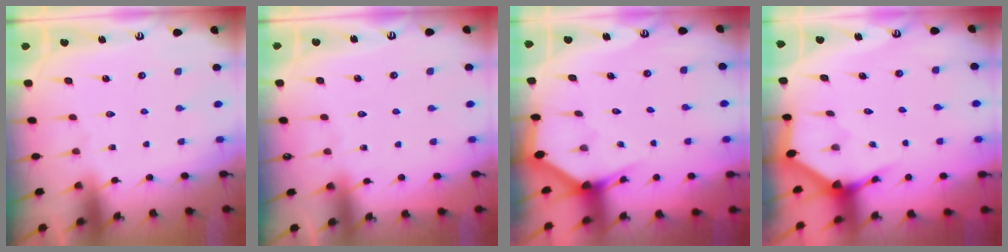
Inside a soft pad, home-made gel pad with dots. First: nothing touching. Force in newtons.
{"total": 4.2, "press": 4.2, "slide": 0.7}
{"total": 2.7, "press": 2.7, "slide": 0.2}
{"total": 3.6, "press": 3.6, "slide": 0.1}